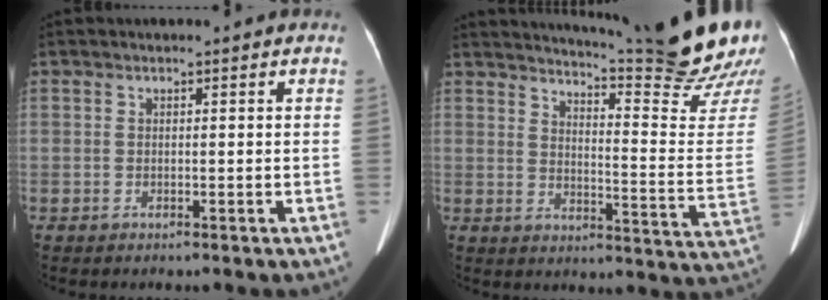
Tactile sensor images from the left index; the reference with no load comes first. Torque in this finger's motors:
{"motor_torque": [0.71, -1.43, 0.15, 0.04]}